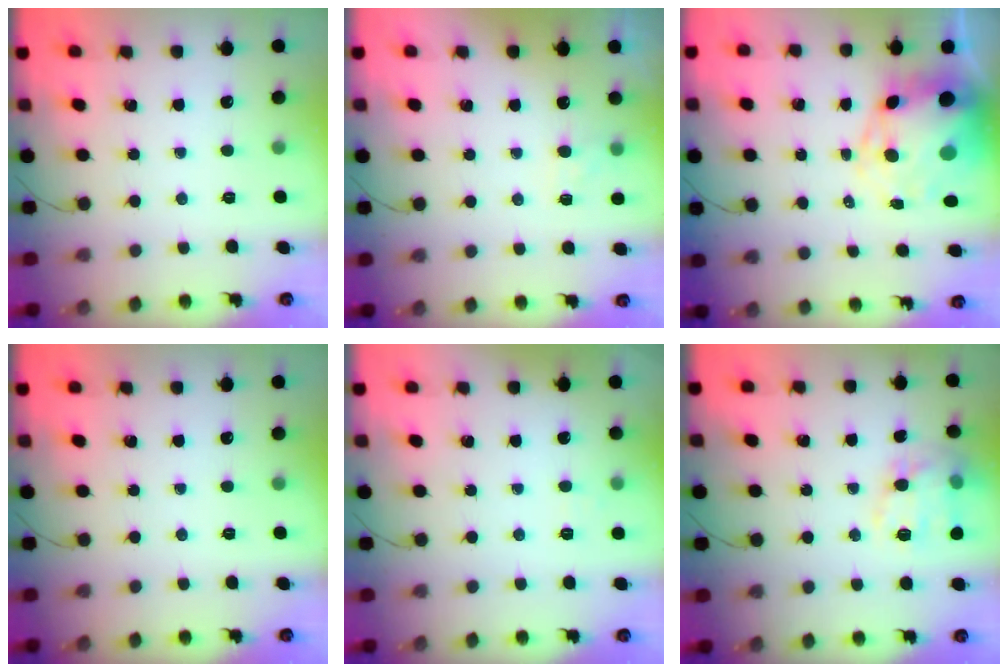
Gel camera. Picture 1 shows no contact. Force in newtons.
{"total": 3.6, "press": 3.4, "slide": 1.3}
{"total": 12.8, "press": 12.3, "slide": 3.4}
{"total": 0.0}
{"total": 4.1, "press": 4.0, "slide": 0.9}
{"total": 14.8, "press": 14.8, "slide": 0.7}